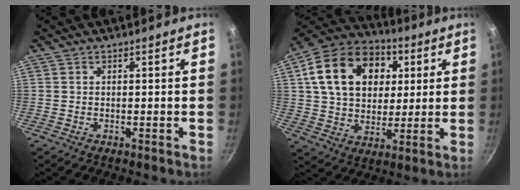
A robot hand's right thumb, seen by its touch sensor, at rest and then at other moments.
{"total": 20.8, "force": [5.6, 15.1, 13.1], "torque": [-0.201, 0.011, 0.089]}